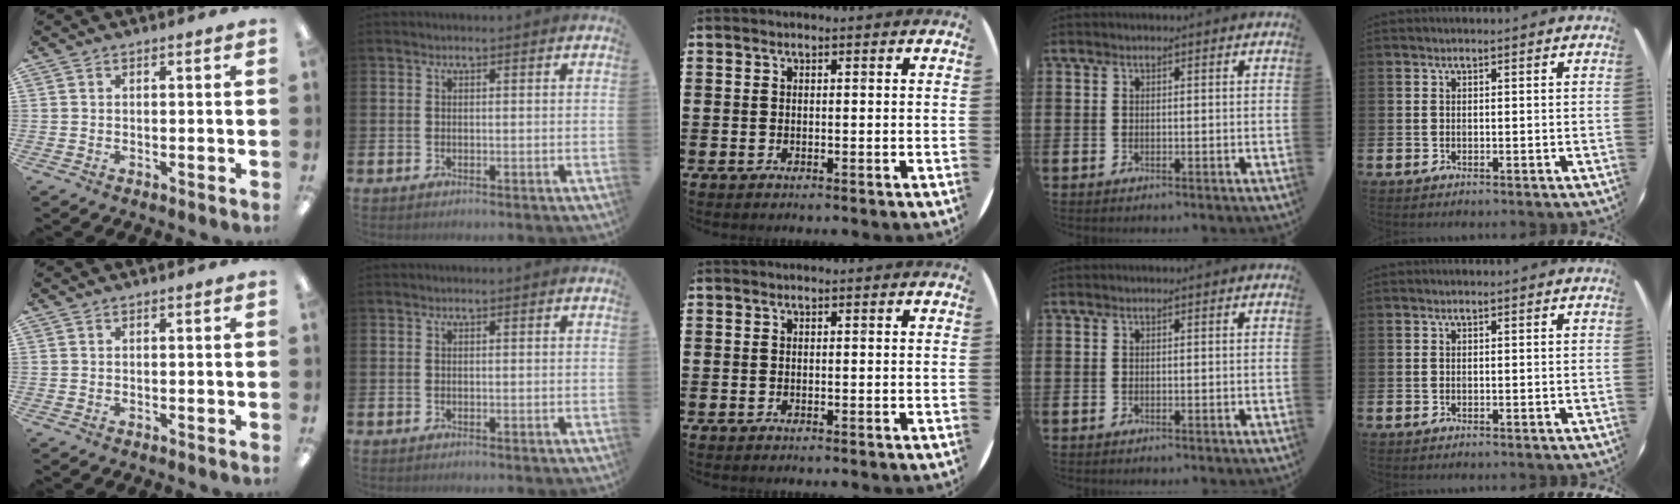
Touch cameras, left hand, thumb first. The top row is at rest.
{}